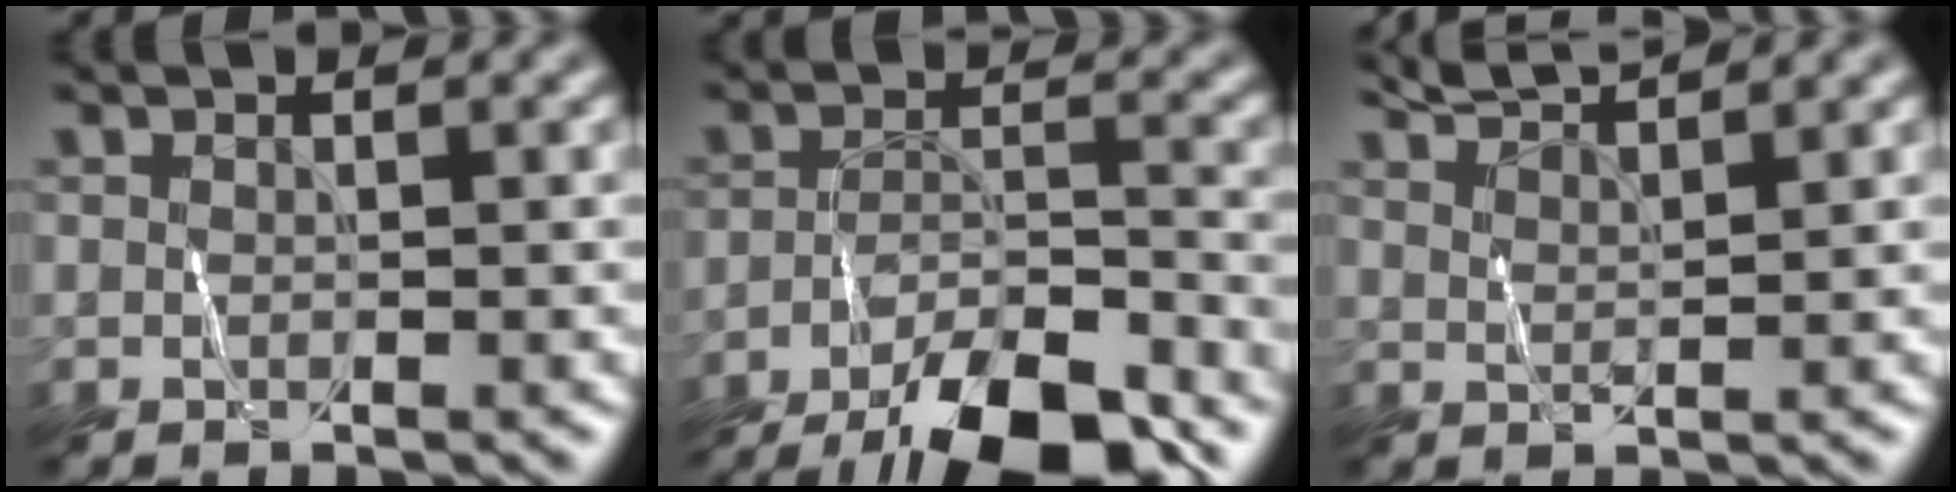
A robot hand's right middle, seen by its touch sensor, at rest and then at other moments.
{"total": 10.9, "force": [-8.8, 2.4, 5.9], "torque": [-0.086, -0.010, -0.139]}
{"total": 3.7, "force": [3.4, 0.2, 1.3], "torque": [-0.022, 0.014, 0.059]}